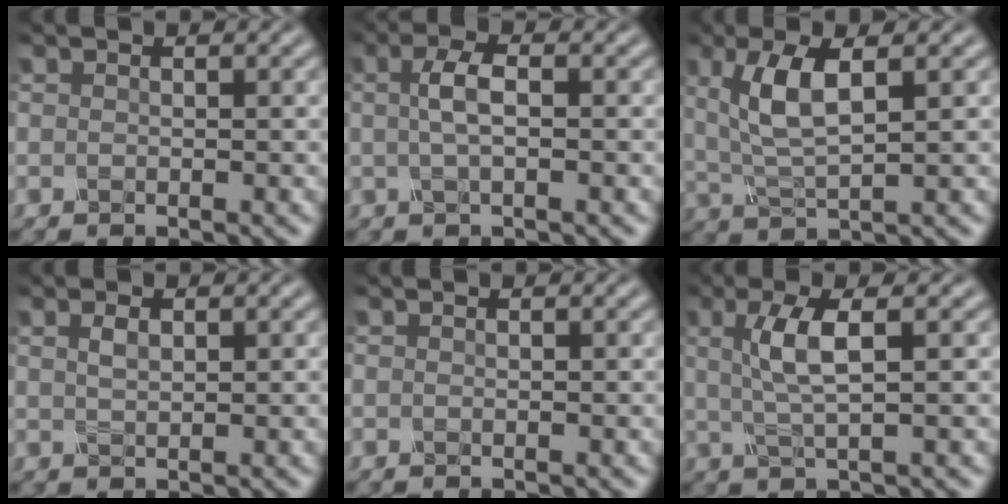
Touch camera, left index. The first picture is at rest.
{"total": 2.4, "force": [0.3, 0.6, 2.3], "torque": [-0.050, 0.010, 0.002]}
{"total": 5.1, "force": [1.7, 1.5, 4.6], "torque": [-0.101, 0.003, 0.036]}
{"total": 1.3, "force": [0.7, 0.5, 0.9], "torque": [-0.025, 0.006, 0.017]}
{"total": 0.0}
{"total": 3.8, "force": [0.9, 0.7, 3.6], "torque": [-0.076, 0.003, 0.019]}